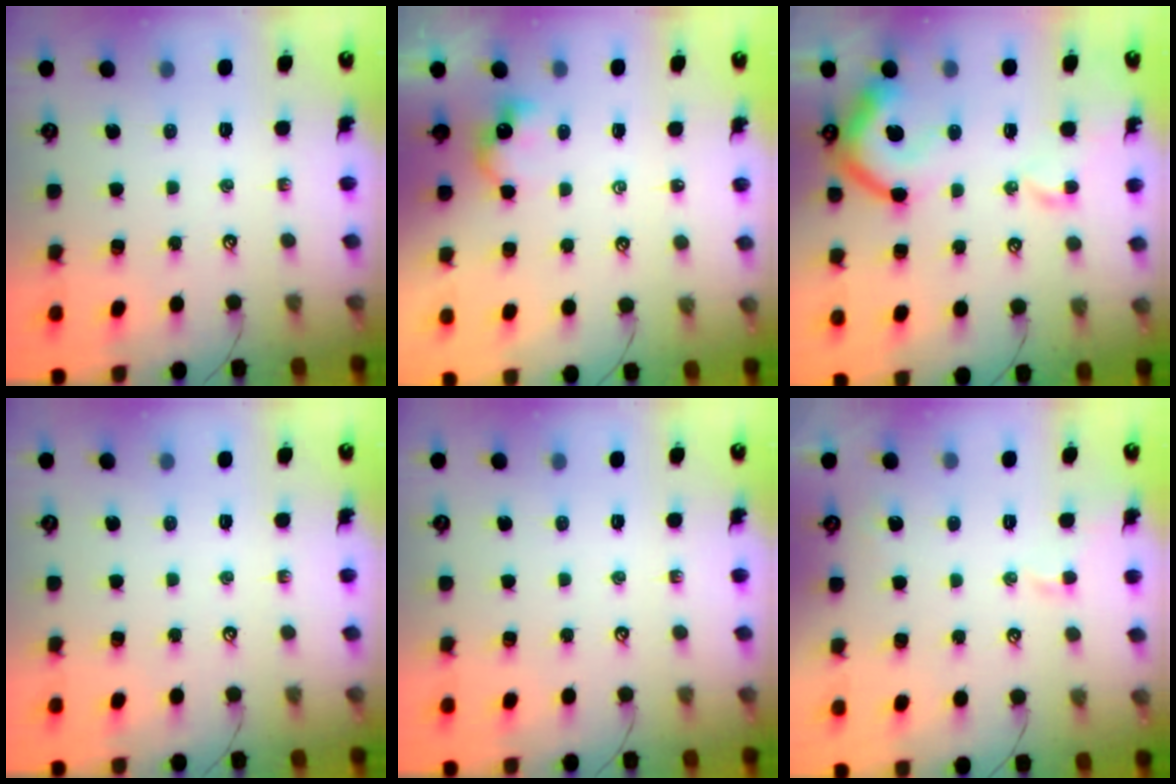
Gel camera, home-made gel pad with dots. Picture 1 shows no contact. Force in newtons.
{"total": 1.1, "press": 1.1, "slide": 0.3}
{"total": 15.6, "press": 15.4, "slide": 2.5}
{"total": 0.0}
{"total": 0.0}
{"total": 0.9, "press": 0.7, "slide": 0.6}